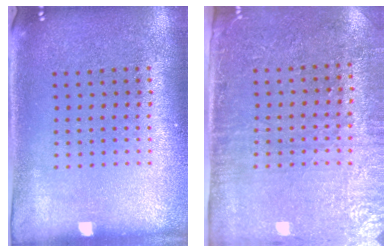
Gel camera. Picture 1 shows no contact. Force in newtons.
{"total": 3.0, "press": 2.6, "slide": 1.4}